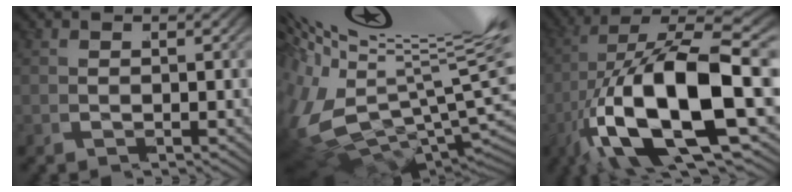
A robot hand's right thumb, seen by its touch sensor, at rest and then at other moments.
{"total": 19.3, "force": [0.8, 13.2, 14.0], "torque": [-0.258, -0.031, 0.015]}
{"total": 18.2, "force": [-3.7, 8.8, 15.5], "torque": [-0.340, -0.065, -0.010]}